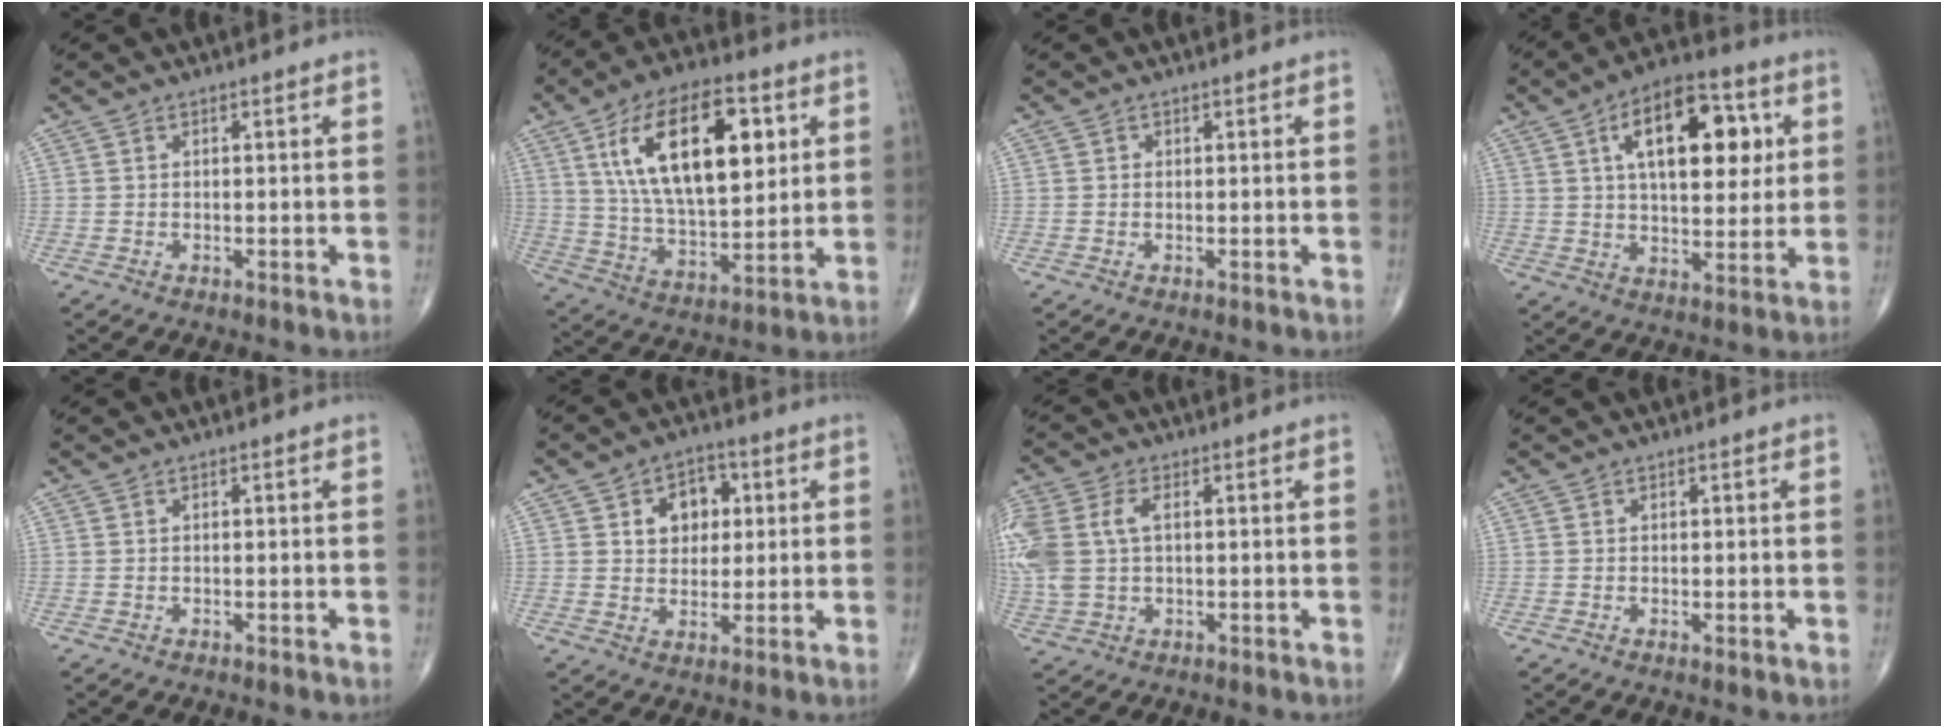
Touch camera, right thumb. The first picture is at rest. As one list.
[{"total": 22.0, "force": [7.1, 10.2, 18.1], "torque": [-0.289, -0.019, 0.124]}, {"total": 0.0}, {"total": 18.0, "force": [5.4, 9.0, 14.6], "torque": [-0.189, -0.001, 0.081]}, {"total": 0.0}, {"total": 7.9, "force": [2.2, 5.9, 4.7], "torque": [-0.030, -0.001, 0.031]}, {"total": 12.8, "force": [1.6, 8.2, 9.7], "torque": [-0.266, 0.014, 0.034]}, {"total": 0.6, "force": [0.1, 0.2, 0.5], "torque": [-0.012, -0.004, -0.001]}]